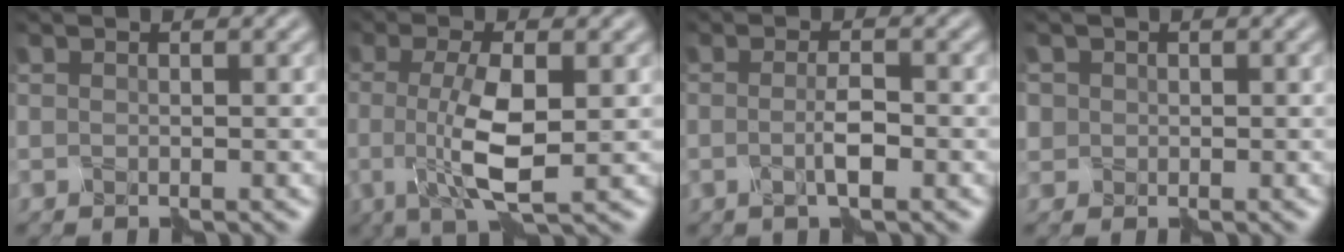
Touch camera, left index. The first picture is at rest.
{"total": 5.6, "force": [-0.6, 1.2, 5.4], "torque": [-0.117, -0.007, -0.007]}
{"total": 1.9, "force": [-0.7, -0.2, 1.7], "torque": [-0.043, -0.001, -0.012]}
{"total": 1.7, "force": [0.6, 1.6, 0.1], "torque": [-0.016, 0.004, 0.009]}